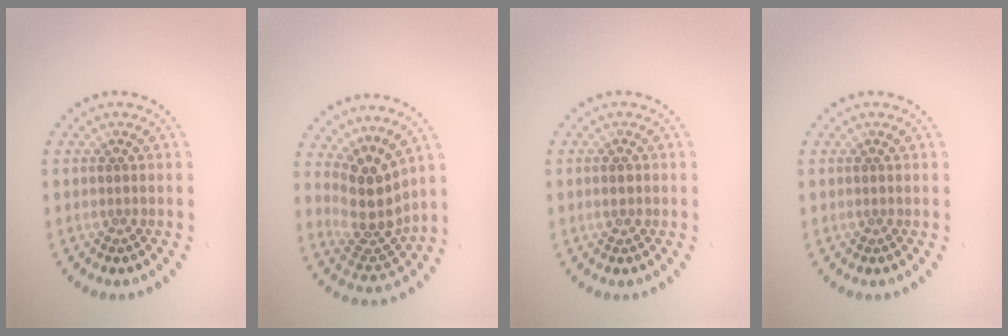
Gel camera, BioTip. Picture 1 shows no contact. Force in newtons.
{"total": 4.3, "press": 3.3, "slide": 2.8}
{"total": 1.1, "press": 1.1, "slide": 0.2}
{"total": 0.0}